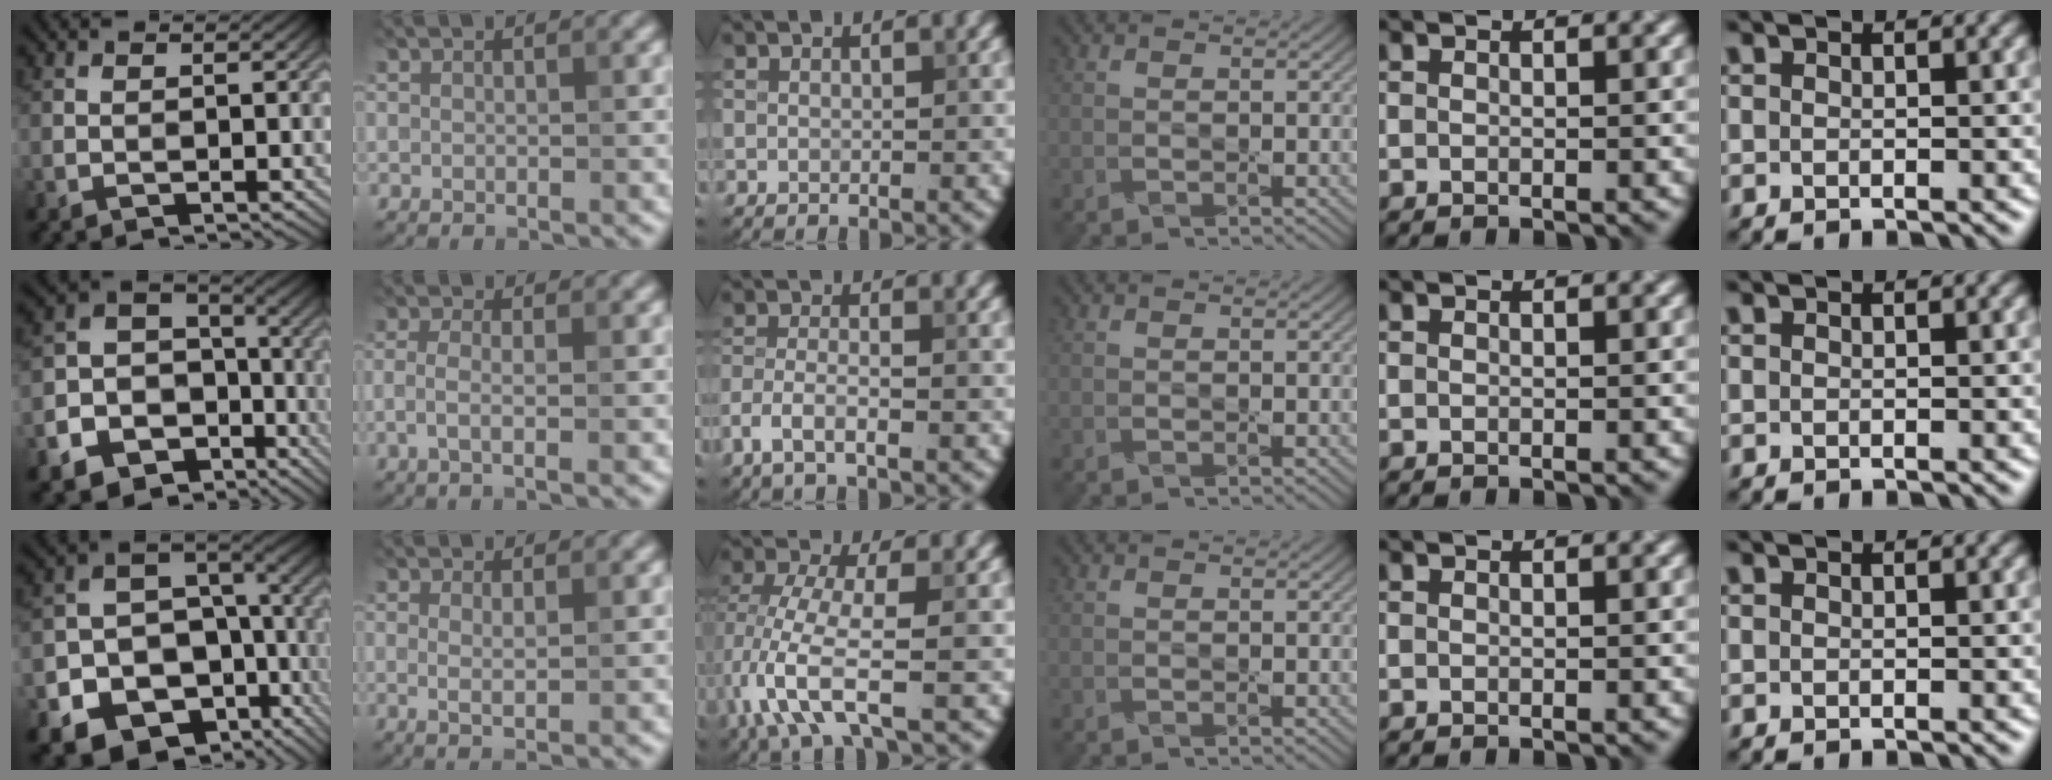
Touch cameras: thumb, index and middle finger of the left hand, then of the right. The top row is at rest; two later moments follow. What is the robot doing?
{"motion": "wipe", "object": "laptop"}